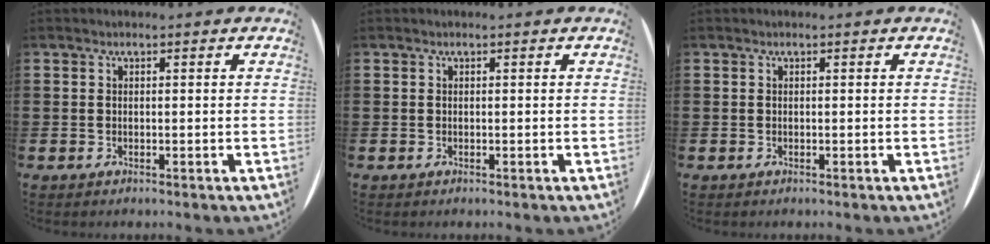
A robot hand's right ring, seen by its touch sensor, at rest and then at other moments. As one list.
[{"total": 0.0}, {"total": 0.0}]